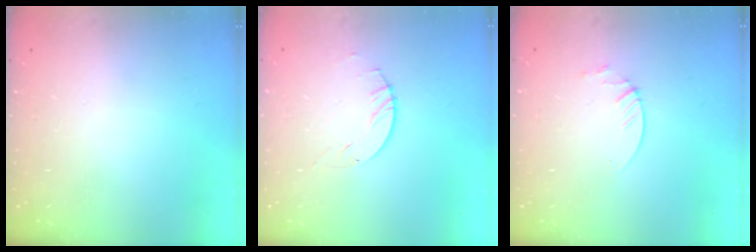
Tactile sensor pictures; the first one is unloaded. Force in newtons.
{"total": 2.9, "press": 2.9, "slide": 0.4}
{"total": 1.9, "press": 1.9, "slide": 0.2}